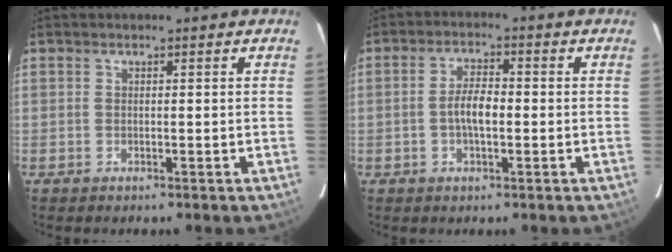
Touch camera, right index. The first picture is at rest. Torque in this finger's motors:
{"motor_torque": [0.67, -0.18, 0.33, 0.10]}